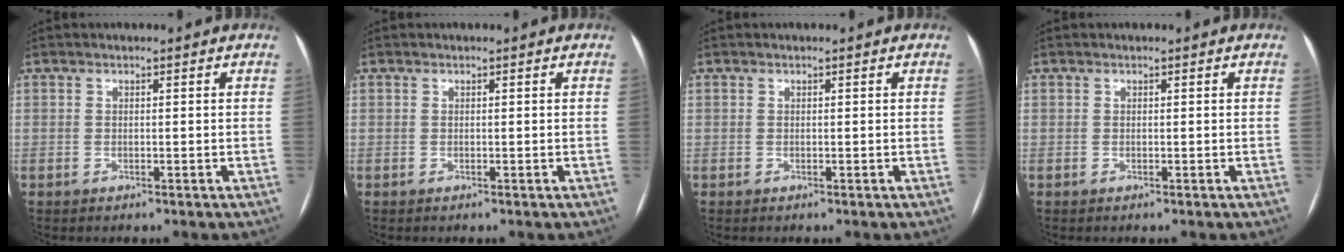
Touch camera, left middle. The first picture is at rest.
{"total": 0.0}
{"total": 0.0}
{"total": 0.0}